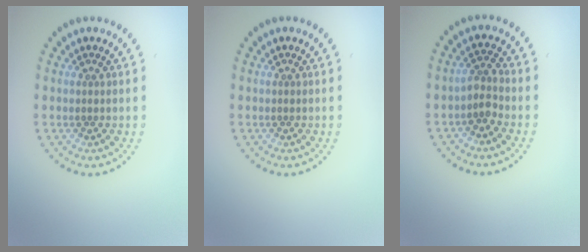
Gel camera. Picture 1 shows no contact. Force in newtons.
{"total": 0.0}
{"total": 1.9, "press": 1.4, "slide": 1.2}